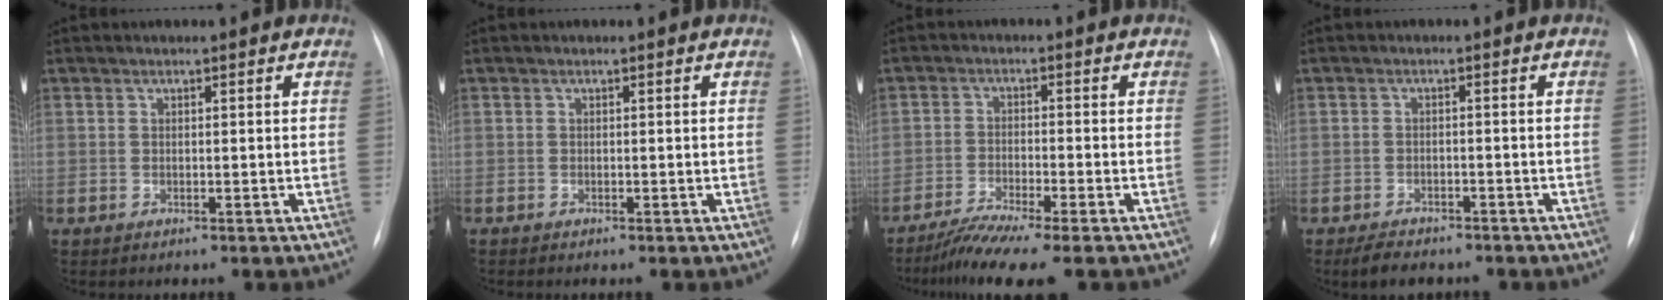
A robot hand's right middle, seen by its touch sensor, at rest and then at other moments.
{"total": 0.0}
{"total": 6.9, "force": [-5.6, -0.7, 3.9], "torque": [-0.070, -0.025, -0.099]}
{"total": 4.8, "force": [-4.0, 1.9, 1.9], "torque": [-0.033, -0.006, -0.057]}